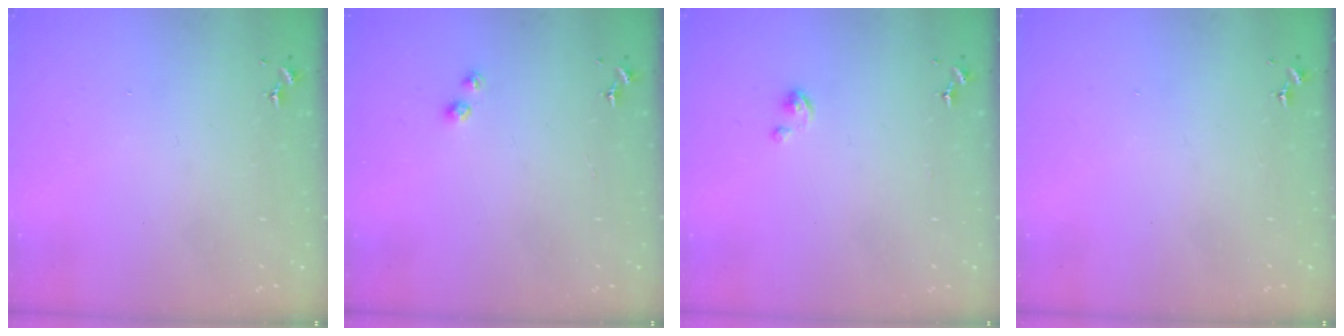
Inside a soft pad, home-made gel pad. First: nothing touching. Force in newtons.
{"total": 2.6, "press": 2.6, "slide": 0.4}
{"total": 2.2, "press": 2.2, "slide": 0.2}
{"total": 0.0}